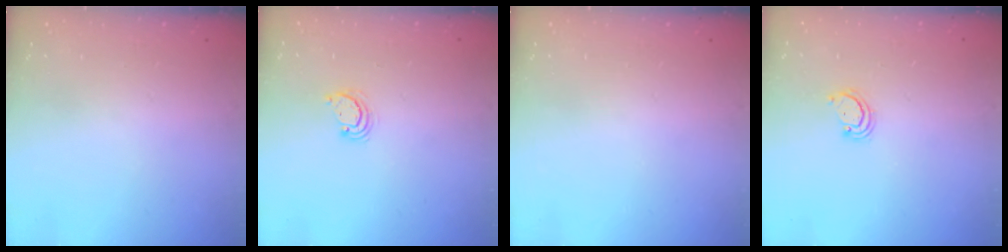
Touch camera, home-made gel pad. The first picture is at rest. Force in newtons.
{"total": 3.0, "press": 3.0, "slide": 0.2}
{"total": 0.0}
{"total": 2.6, "press": 2.6, "slide": 0.3}